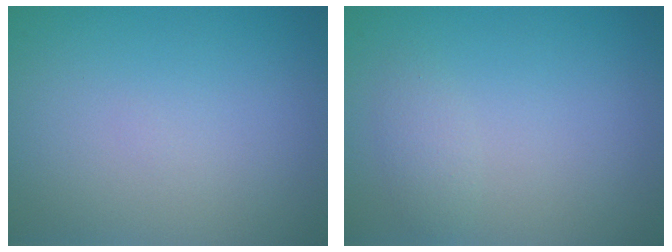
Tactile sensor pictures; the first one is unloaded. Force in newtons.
{"total": 1.2, "press": 1.2, "slide": 0.0}